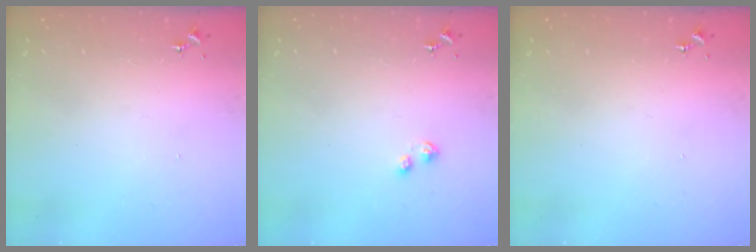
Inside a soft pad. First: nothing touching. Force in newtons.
{"total": 3.1, "press": 3.1, "slide": 0.5}
{"total": 0.0}